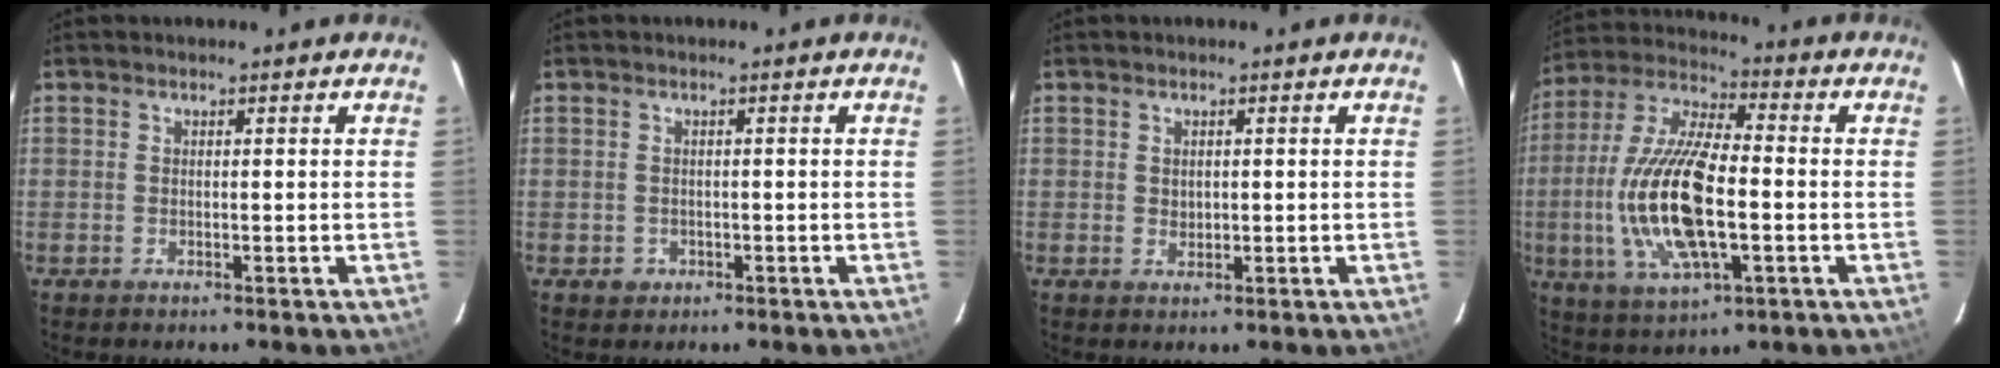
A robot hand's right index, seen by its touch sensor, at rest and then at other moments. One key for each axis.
{"total": 2.0, "fx": -0.6, "fy": 1.9, "fz": 0.3, "tx": -0.003, "ty": 0.002, "tz": -0.004}
{"total": 2.4, "fx": 0.5, "fy": 2.0, "fz": 1.2, "tx": -0.016, "ty": 0.003, "tz": 0.011}
{"total": 18.6, "fx": -2.9, "fy": 6.9, "fz": 17.1, "tx": -0.351, "ty": -0.005, "tz": -0.053}